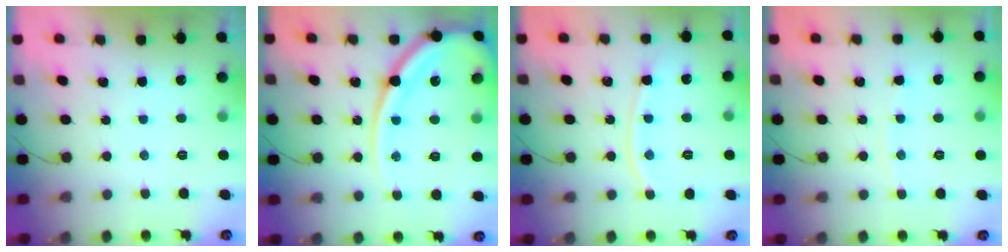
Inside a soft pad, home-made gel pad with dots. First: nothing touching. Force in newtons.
{"total": 17.6, "press": 17.5, "slide": 1.8}
{"total": 8.9, "press": 8.9, "slide": 1.0}
{"total": 3.2, "press": 3.2, "slide": 0.4}